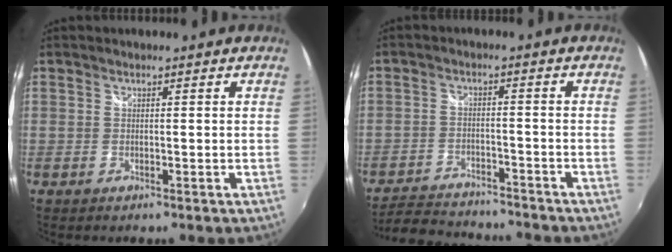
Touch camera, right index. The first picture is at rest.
{"total": 13.7, "force": [-12.3, 3.3, 4.9], "torque": [-0.119, -0.008, -0.187]}